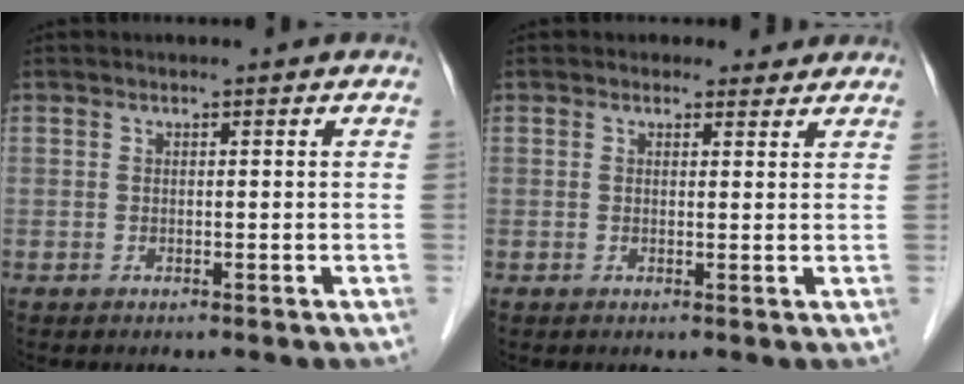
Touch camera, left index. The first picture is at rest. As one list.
[{"total": 1.9, "force": [1.6, 1.1, 0.0], "torque": [0.001, 0.002, 0.014]}]